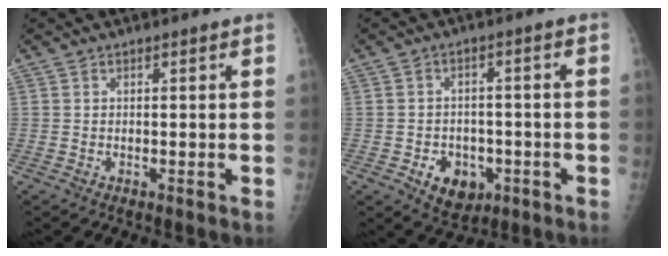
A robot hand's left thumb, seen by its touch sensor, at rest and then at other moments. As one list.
[{"total": 7.8, "force": [-3.1, 5.9, 4.1], "torque": [-0.033, 0.020, -0.037]}]